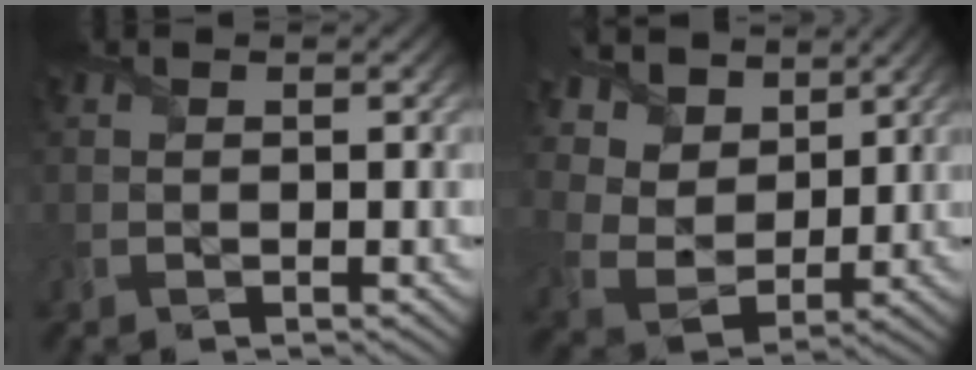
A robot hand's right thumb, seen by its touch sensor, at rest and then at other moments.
{"total": 9.4, "force": [6.1, 6.1, 3.8], "torque": [-0.120, 0.000, 0.113]}